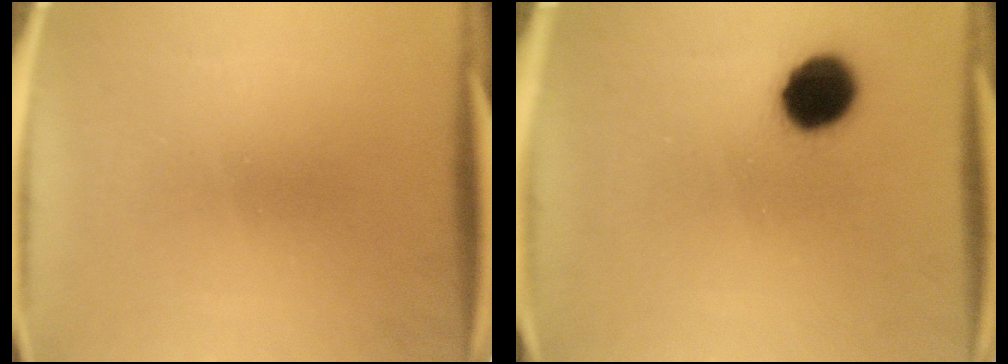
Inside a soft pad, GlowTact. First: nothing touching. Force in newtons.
{"total": 9.9}